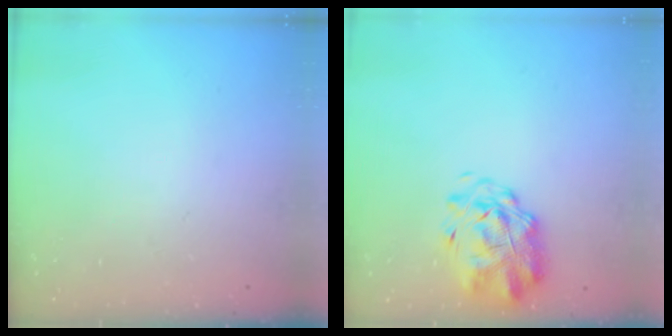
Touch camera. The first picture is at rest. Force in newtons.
{"total": 2.7, "press": 2.3, "slide": 1.5}